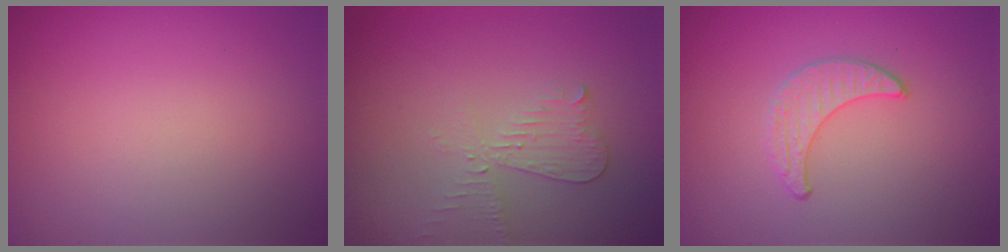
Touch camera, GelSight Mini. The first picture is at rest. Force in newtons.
{"total": 2.2, "press": 2.2, "slide": 0.1}
{"total": 1.3, "press": 1.3, "slide": 0.2}